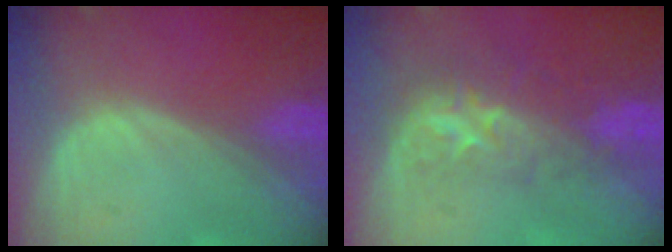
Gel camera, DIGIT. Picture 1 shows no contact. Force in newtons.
{"total": 8.5, "press": 7.3, "slide": 4.2}